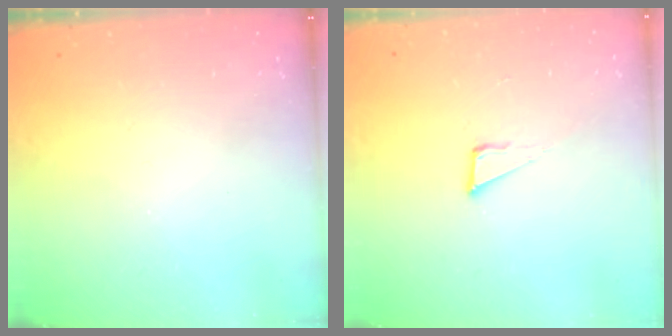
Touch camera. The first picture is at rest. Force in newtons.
{"total": 5.1, "press": 5.0, "slide": 0.9}